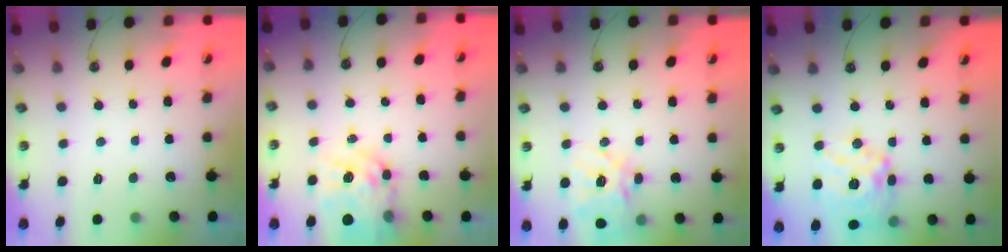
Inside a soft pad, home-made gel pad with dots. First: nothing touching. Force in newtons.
{"total": 14.2, "press": 14.1, "slide": 1.5}
{"total": 17.5, "press": 17.3, "slide": 2.5}
{"total": 17.3, "press": 17.2, "slide": 1.5}